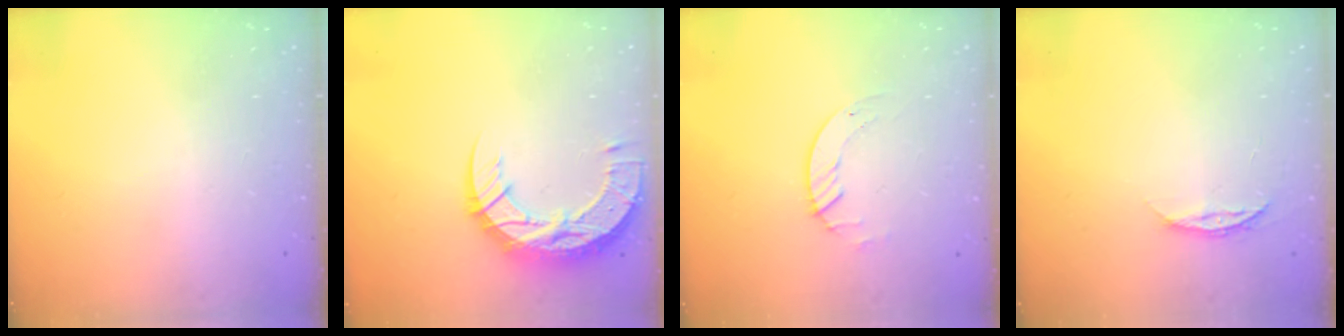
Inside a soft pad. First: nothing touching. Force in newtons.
{"total": 15.7, "press": 15.6, "slide": 1.2}
{"total": 2.0, "press": 2.0, "slide": 0.2}
{"total": 4.9, "press": 4.9, "slide": 0.6}